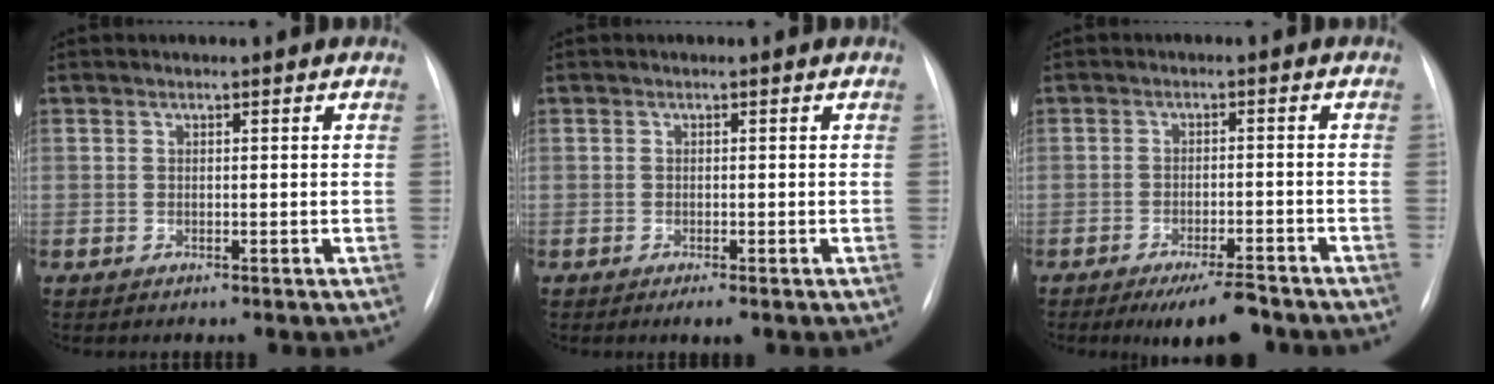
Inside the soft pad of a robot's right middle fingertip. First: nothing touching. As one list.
[{"total": 1.5, "force": [-0.9, 0.4, 1.1], "torque": [-0.015, -0.003, -0.012]}, {"total": 6.8, "force": [-5.5, 1.4, 3.7], "torque": [-0.051, -0.009, -0.086]}]